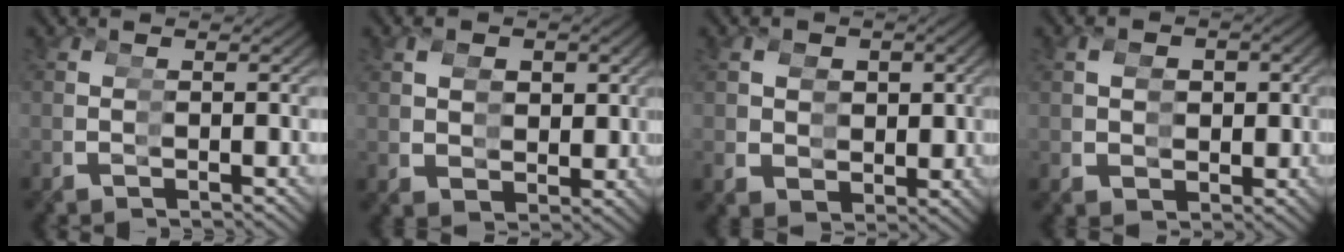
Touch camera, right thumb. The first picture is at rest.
{"total": 4.6, "force": [1.7, 3.8, 1.9], "torque": [-0.019, -0.001, 0.038]}
{"total": 5.5, "force": [1.3, 4.8, 2.3], "torque": [-0.029, -0.005, 0.032]}
{"total": 4.9, "force": [0.8, 4.2, 2.3], "torque": [-0.026, -0.004, 0.024]}